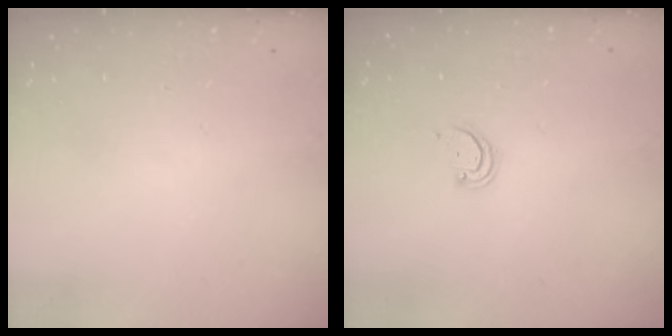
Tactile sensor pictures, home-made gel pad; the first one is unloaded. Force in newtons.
{"total": 1.8, "press": 1.8, "slide": 0.2}